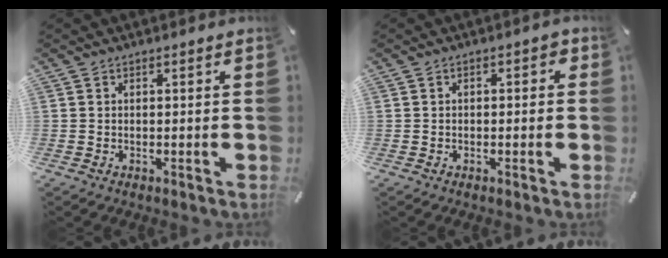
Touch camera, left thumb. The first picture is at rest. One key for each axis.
{"total": 1.6, "fx": -0.5, "fy": 1.0, "fz": 1.2, "tx": -0.021, "ty": 0.008, "tz": -0.012}